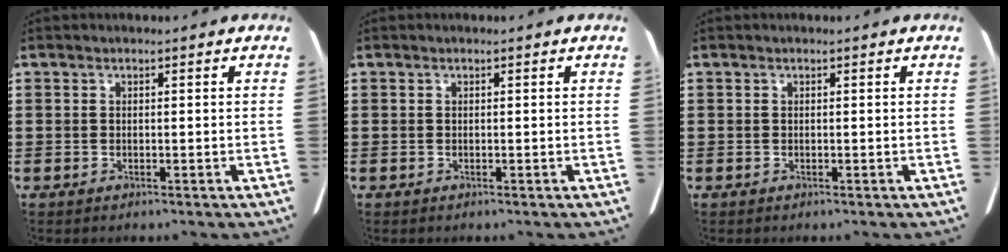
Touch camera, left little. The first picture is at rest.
{"total": 0.0}
{"total": 0.0}